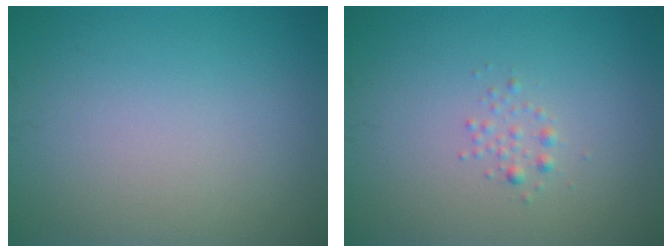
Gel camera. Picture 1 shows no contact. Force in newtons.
{"total": 0.9, "press": 0.9, "slide": 0.0}